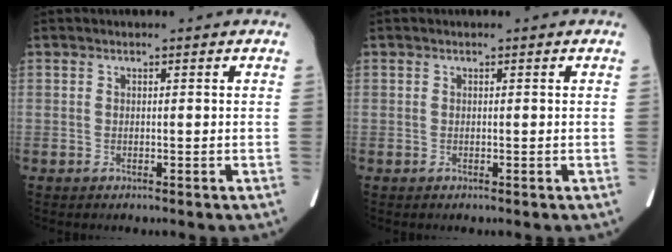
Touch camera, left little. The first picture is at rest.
{"total": 0.0}